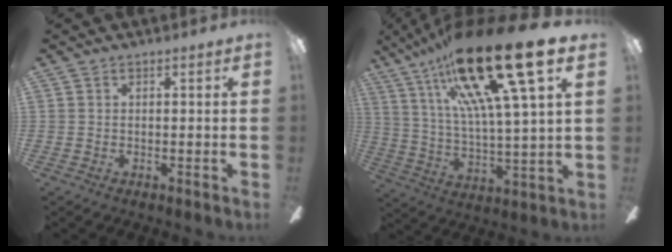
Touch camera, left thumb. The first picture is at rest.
{"total": 28.3, "force": [17.9, 5.5, 21.3], "torque": [-0.371, -0.096, 0.277]}